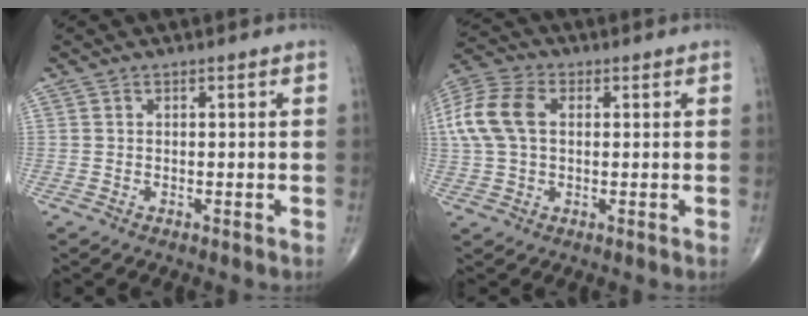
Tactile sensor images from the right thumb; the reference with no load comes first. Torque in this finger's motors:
{"motor_torque": [-0.36, 0.50, 0.32, -0.30, 0.13]}